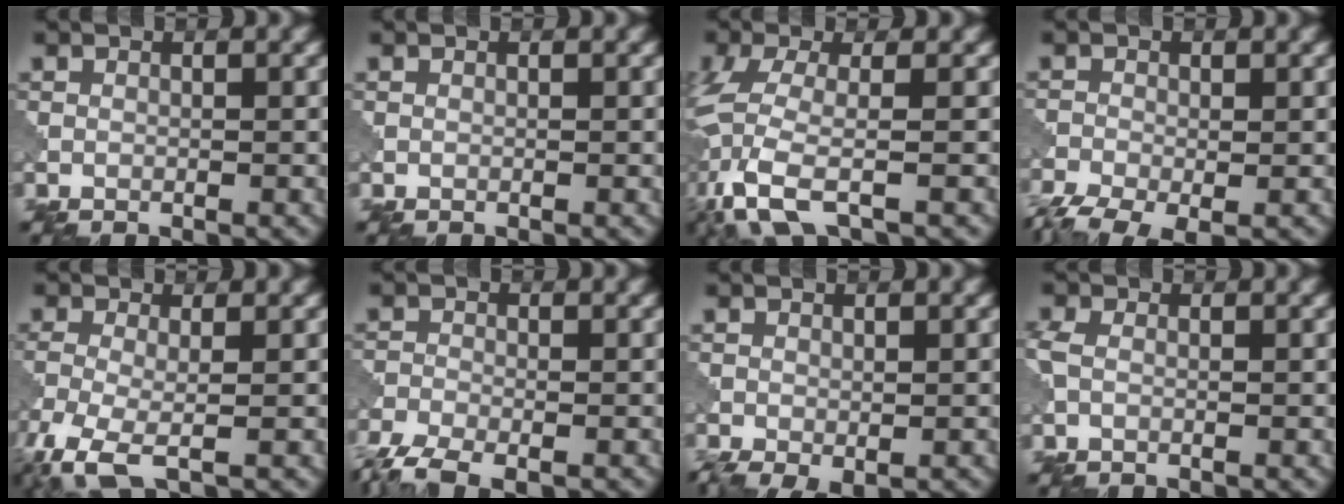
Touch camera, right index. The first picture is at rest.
{"total": 0.0}
{"total": 7.1, "force": [-3.3, 2.1, 5.9], "torque": [-0.141, -0.014, -0.071]}
{"total": 4.6, "force": [-3.0, 1.6, 3.1], "torque": [-0.063, -0.011, -0.063]}
{"total": 5.7, "force": [-3.3, 1.8, 4.3], "torque": [-0.100, -0.014, -0.074]}
{"total": 4.5, "force": [-3.7, 1.2, 2.4], "torque": [-0.050, -0.011, -0.080]}
{"total": 2.6, "force": [-1.3, 1.0, 2.0], "torque": [-0.037, -0.009, -0.019]}
{"total": 2.1, "force": [0.0, 1.3, 1.6], "torque": [-0.040, 0.008, -0.012]}